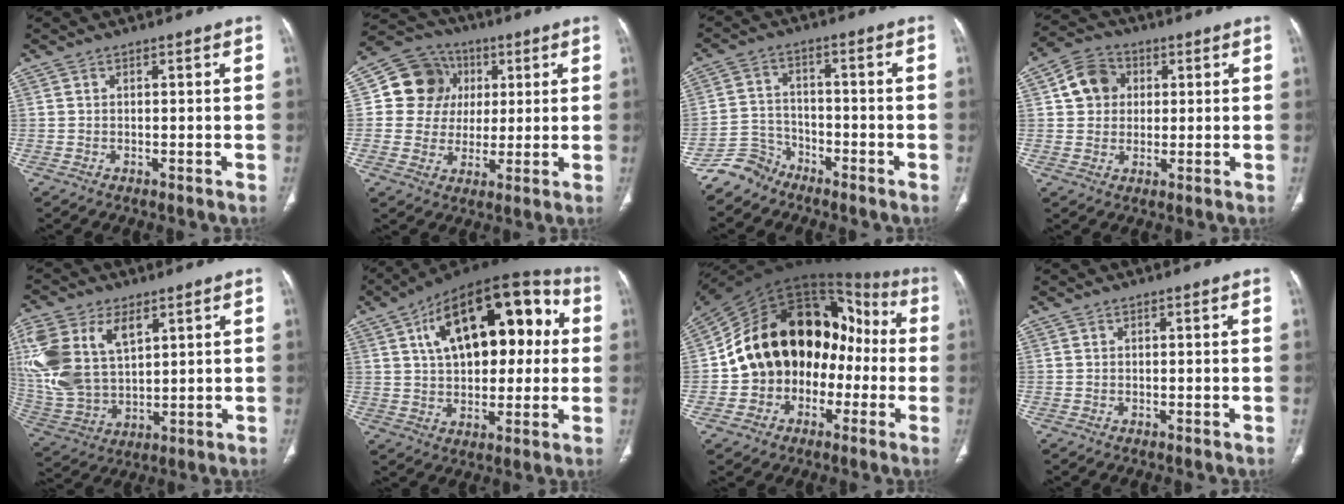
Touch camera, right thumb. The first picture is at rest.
{"total": 12.4, "force": [3.0, 11.3, 4.2], "torque": [-0.037, 0.005, 0.046]}
{"total": 5.7, "force": [-4.9, 3.0, -0.4], "torque": [0.020, 0.037, -0.104]}
{"total": 8.0, "force": [1.9, 6.9, 3.5], "torque": [-0.041, 0.005, 0.025]}
{"total": 19.4, "force": [7.1, 11.8, 13.7], "torque": [-0.305, -0.013, 0.146]}
{"total": 24.5, "force": [6.2, 12.9, 19.9], "torque": [-0.272, 0.030, 0.090]}
{"total": 24.1, "force": [-2.1, 17.5, 16.4], "torque": [-0.227, 0.067, -0.032]}
{"total": 0.0}